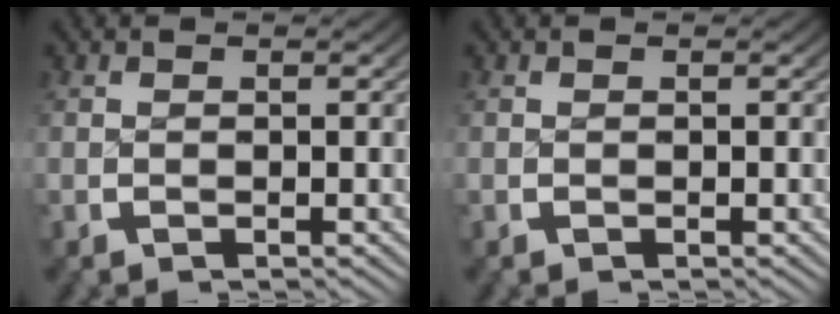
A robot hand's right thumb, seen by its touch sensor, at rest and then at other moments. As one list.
[{"total": 0.0}]